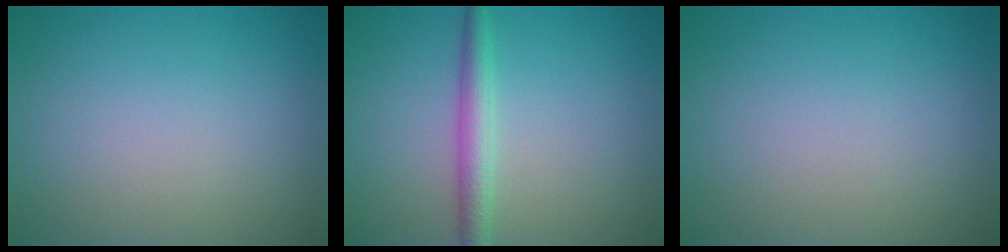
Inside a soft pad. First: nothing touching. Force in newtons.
{"total": 2.7, "press": 2.7, "slide": 0.0}
{"total": 0.0}